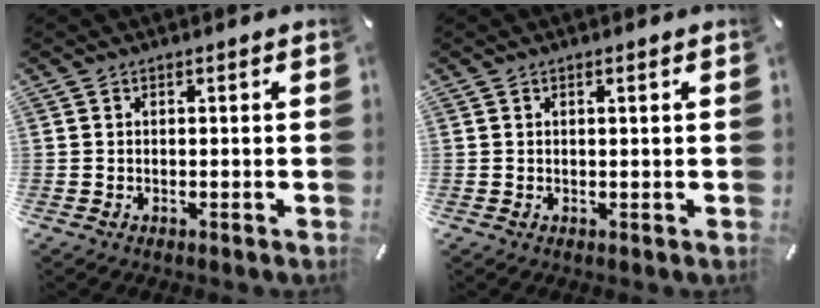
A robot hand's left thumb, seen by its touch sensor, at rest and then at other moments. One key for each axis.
{"total": 0.7, "fx": 0.3, "fy": 0.0, "fz": 0.6, "tx": -0.011, "ty": 0.000, "tz": 0.004}